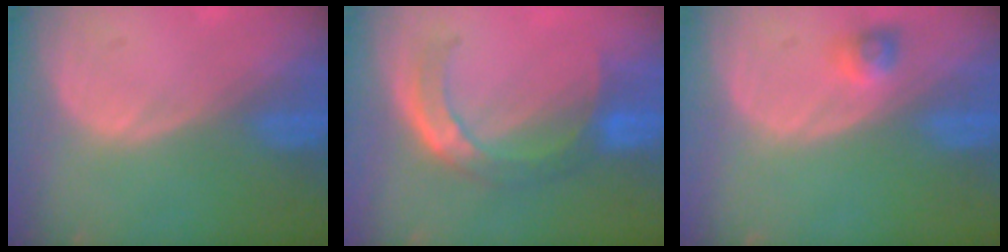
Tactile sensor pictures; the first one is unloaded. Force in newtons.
{"total": 7.0, "press": 6.3, "slide": 3.1}
{"total": 2.3, "press": 2.2, "slide": 0.3}